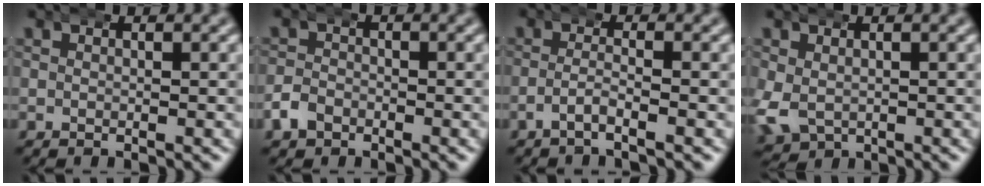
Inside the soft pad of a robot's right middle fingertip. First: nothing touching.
{"total": 2.1, "force": [-1.2, 1.6, 0.6], "torque": [-0.016, 0.005, -0.029]}
{"total": 2.0, "force": [-1.6, -0.1, 1.3], "torque": [-0.031, -0.001, -0.029]}
{"total": 3.7, "force": [-0.4, 3.2, 1.7], "torque": [-0.054, -0.024, 0.008]}